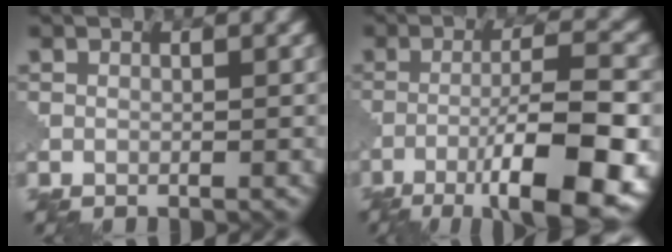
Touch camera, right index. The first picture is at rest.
{"total": 11.7, "force": [-5.8, 2.5, 9.8], "torque": [-0.153, 0.002, -0.090]}